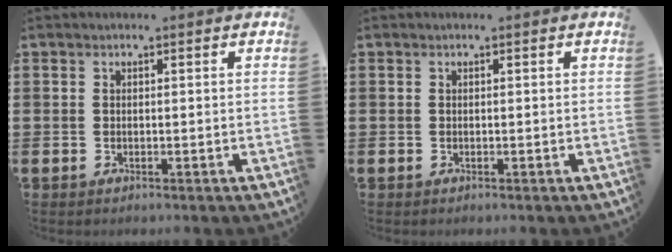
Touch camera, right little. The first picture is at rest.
{"total": 0.0}